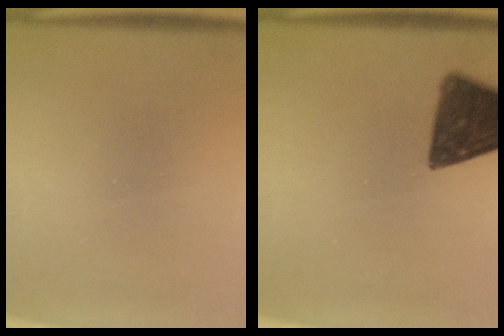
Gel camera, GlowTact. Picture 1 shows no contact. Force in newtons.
{"total": 13.1}